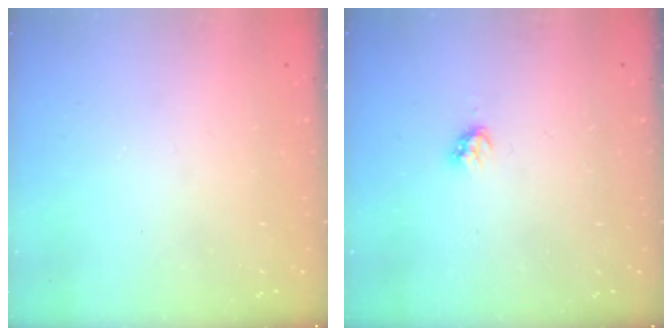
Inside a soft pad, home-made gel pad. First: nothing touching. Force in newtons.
{"total": 2.8, "press": 2.8, "slide": 0.2}